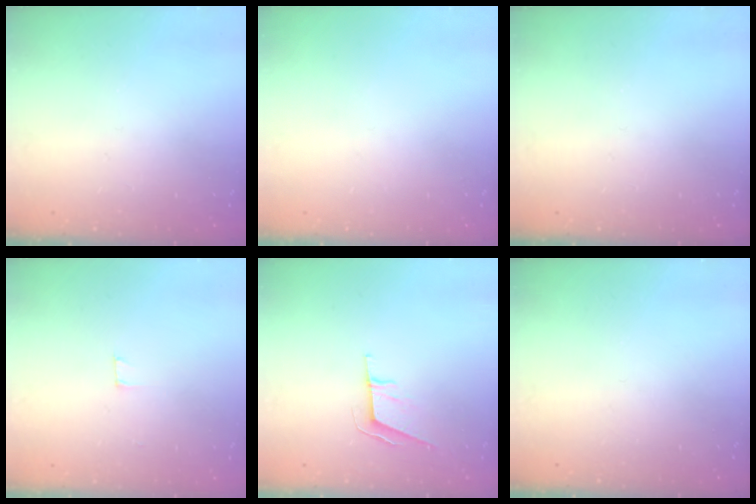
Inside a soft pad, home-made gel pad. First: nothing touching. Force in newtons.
{"total": 0.0}
{"total": 0.0}
{"total": 2.5, "press": 2.5, "slide": 0.2}
{"total": 5.8, "press": 5.2, "slide": 2.6}
{"total": 0.0}